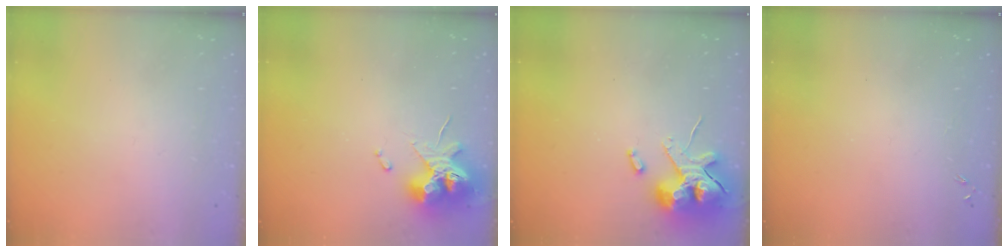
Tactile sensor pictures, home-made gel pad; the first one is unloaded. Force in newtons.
{"total": 12.2, "press": 12.2, "slide": 1.3}
{"total": 13.7, "press": 13.5, "slide": 2.3}
{"total": 0.0}